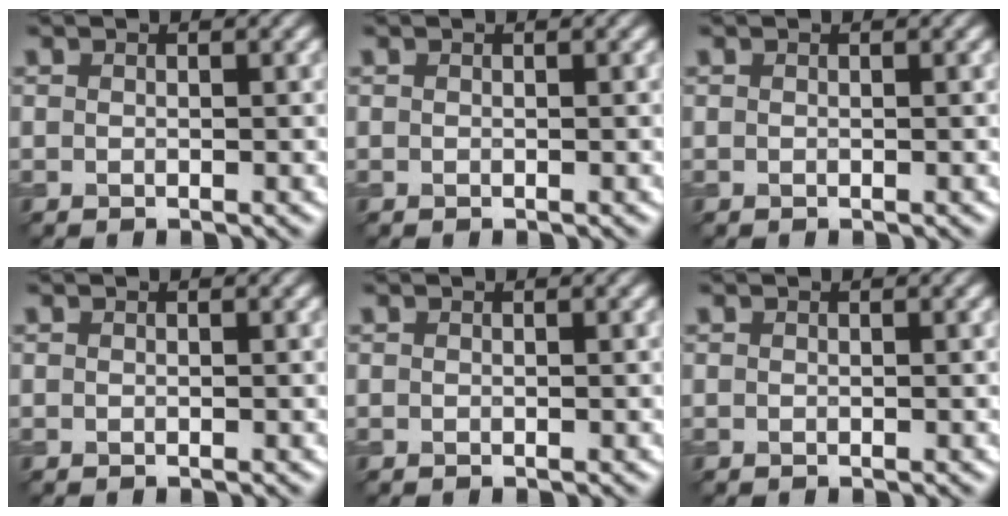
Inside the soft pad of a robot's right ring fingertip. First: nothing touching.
{"total": 0.0}
{"total": 0.0}
{"total": 0.0}
{"total": 0.0}
{"total": 0.0}